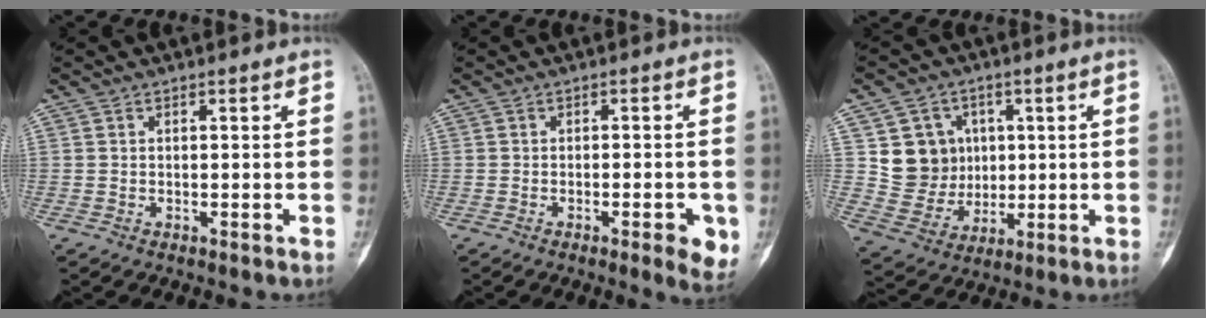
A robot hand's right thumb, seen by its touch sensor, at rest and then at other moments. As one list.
[{"total": 5.4, "force": [-1.9, 1.5, 4.9], "torque": [-0.056, -0.002, -0.021]}, {"total": 10.8, "force": [2.5, 10.0, 3.2], "torque": [-0.011, -0.004, 0.057]}]